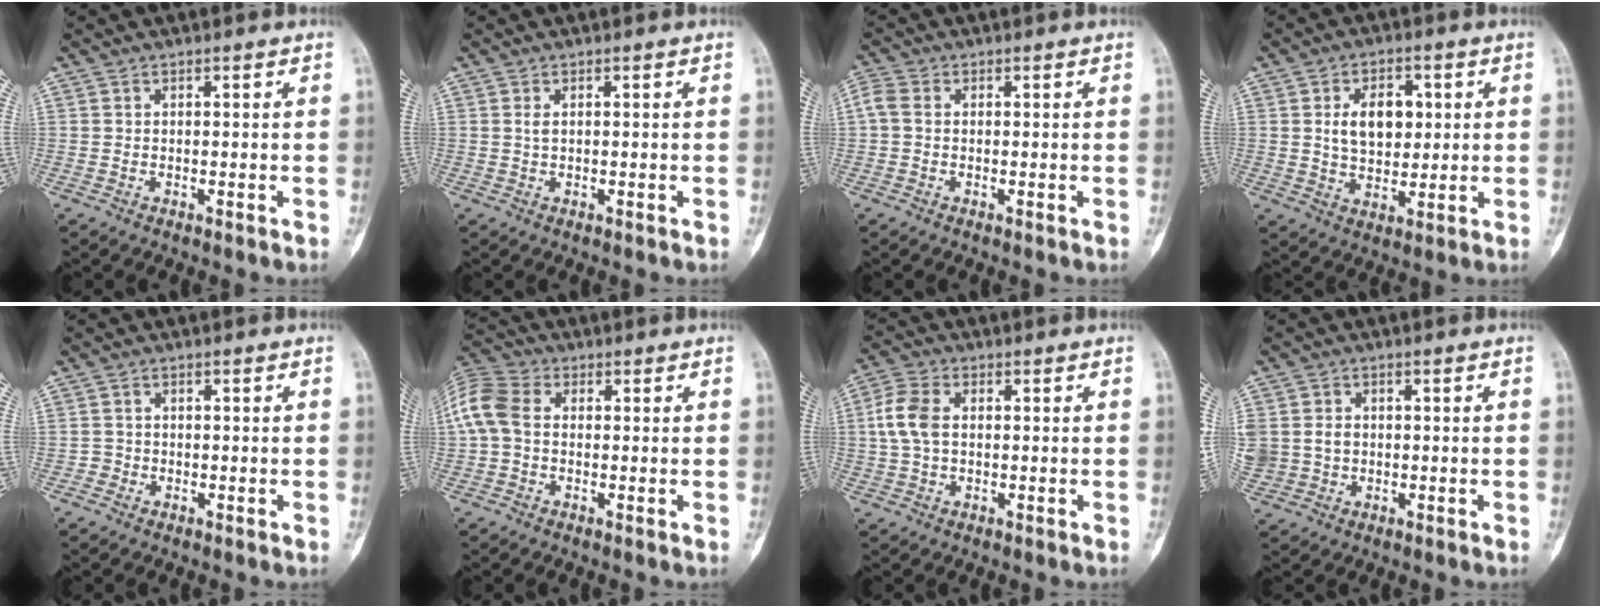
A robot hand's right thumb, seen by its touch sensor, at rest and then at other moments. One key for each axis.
{"total": 0.7, "fx": 0.2, "fy": 0.4, "fz": 0.6, "tx": -0.011, "ty": 0.002, "tz": 0.004}
{"total": 3.0, "fx": 0.2, "fy": 2.2, "fz": 2.0, "tx": -0.050, "ty": 0.008, "tz": -0.008}
{"total": 9.1, "fx": 1.8, "fy": 6.1, "fz": 6.6, "tx": -0.078, "ty": -0.006, "tz": 0.034}
{"total": 1.2, "fx": -0.6, "fy": 1.1, "fz": -0.1, "tx": 0.014, "ty": 0.008, "tz": -0.018}
{"total": 8.7, "fx": 0.2, "fy": 6.3, "fz": 6.0, "tx": -0.134, "ty": 0.026, "tz": -0.007}
{"total": 6.4, "fx": 0.4, "fy": 4.3, "fz": 4.8, "tx": -0.105, "ty": 0.016, "tz": 0.002}
{"total": 8.0, "fx": 0.2, "fy": 7.0, "fz": 3.8, "tx": -0.098, "ty": 0.015, "tz": 0.016}